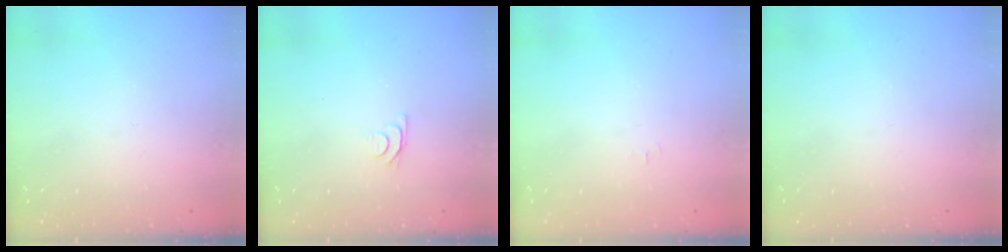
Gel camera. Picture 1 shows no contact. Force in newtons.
{"total": 4.2, "press": 4.1, "slide": 0.5}
{"total": 3.1, "press": 3.1, "slide": 0.5}
{"total": 0.0}